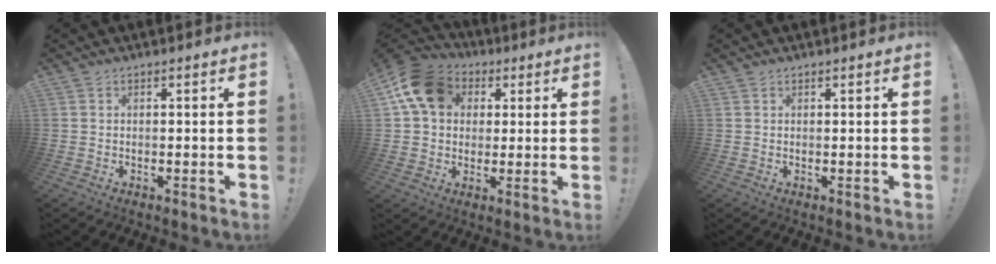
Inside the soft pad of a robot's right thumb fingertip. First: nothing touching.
{"total": 14.3, "force": [4.6, 11.0, 7.8], "torque": [-0.121, -0.006, 0.096]}
{"total": 0.0}